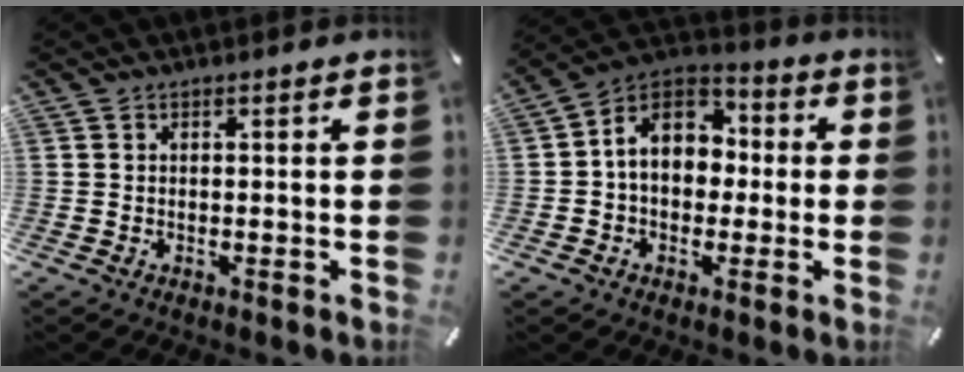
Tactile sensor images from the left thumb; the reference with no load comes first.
{"total": 10.7, "force": [0.7, 8.9, 5.8], "torque": [-0.114, 0.010, 0.012]}